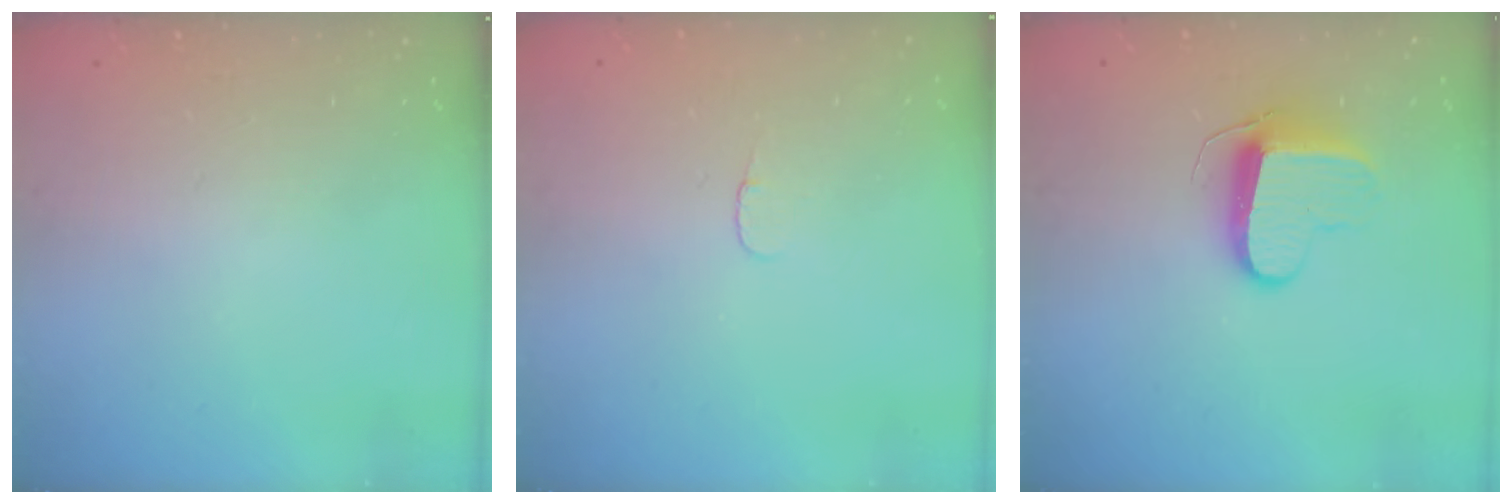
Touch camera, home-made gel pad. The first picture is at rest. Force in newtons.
{"total": 3.1, "press": 3.1, "slide": 0.3}
{"total": 9.8, "press": 9.8, "slide": 0.4}